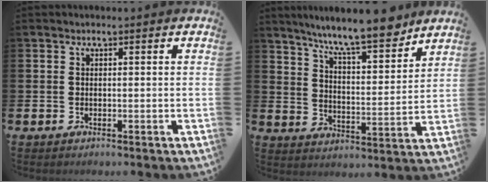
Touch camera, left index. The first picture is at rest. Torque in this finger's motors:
{"motor_torque": [0.54, -0.67, 1.05, 0.21]}